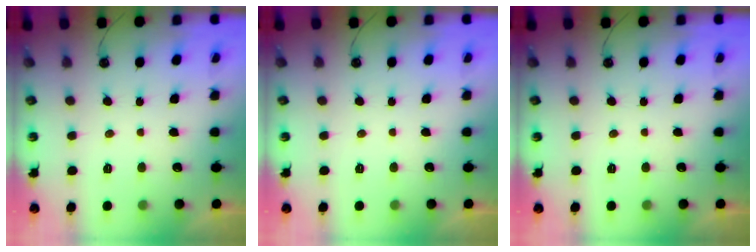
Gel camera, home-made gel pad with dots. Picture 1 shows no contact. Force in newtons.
{"total": 0.0}
{"total": 0.0}